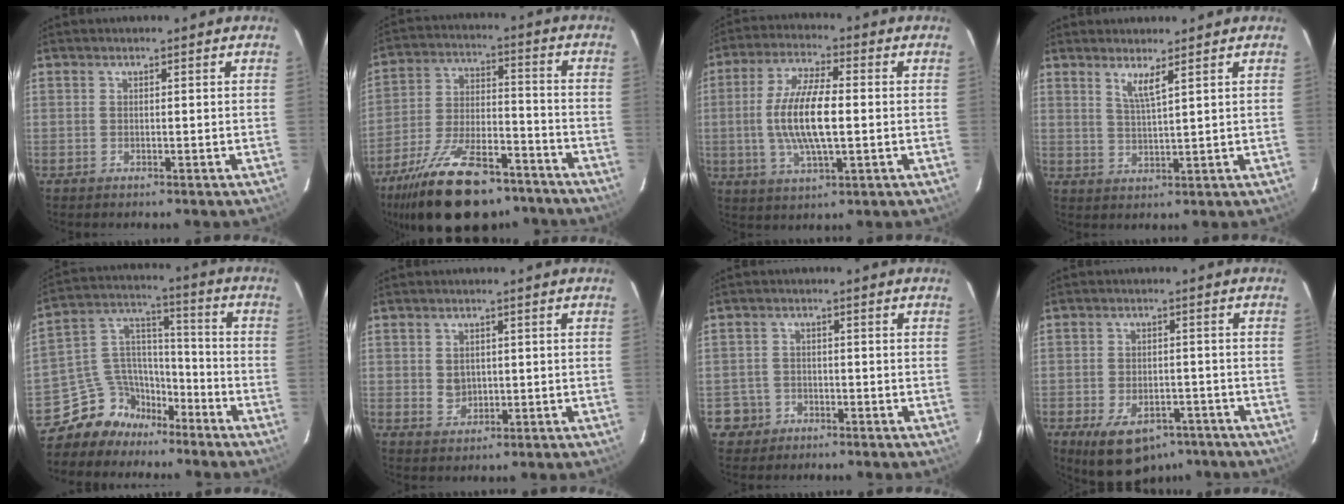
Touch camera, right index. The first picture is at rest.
{"total": 22.8, "force": [-16.7, 9.4, 12.3], "torque": [-0.234, -0.012, -0.253]}
{"total": 11.2, "force": [-0.7, 3.3, 10.7], "torque": [-0.214, 0.000, -0.013]}
{"total": 3.4, "force": [2.3, -0.2, 2.5], "torque": [-0.050, -0.009, 0.042]}
{"total": 11.4, "force": [-8.6, 7.2, 2.1], "torque": [-0.056, 0.066, -0.151]}
{"total": 3.1, "force": [0.3, 2.7, 1.3], "torque": [-0.022, 0.003, 0.010]}
{"total": 4.2, "force": [-1.8, 3.8, -0.1], "torque": [-0.009, 0.022, -0.030]}
{"total": 12.3, "force": [-7.7, 7.2, 6.4], "torque": [-0.135, -0.007, -0.102]}